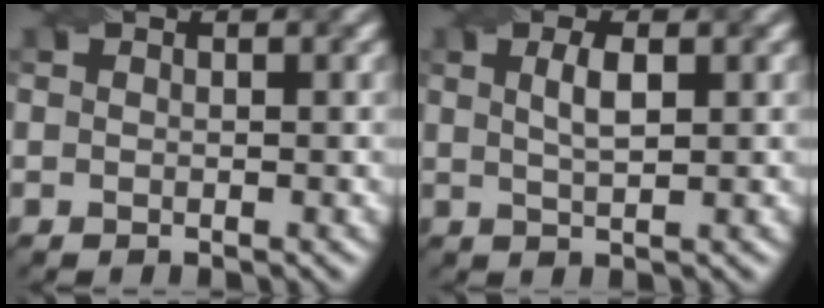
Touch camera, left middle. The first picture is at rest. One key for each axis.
{"total": 2.3, "fx": 0.7, "fy": 0.7, "fz": 2.1, "tx": -0.038, "ty": 0.004, "tz": 0.014}